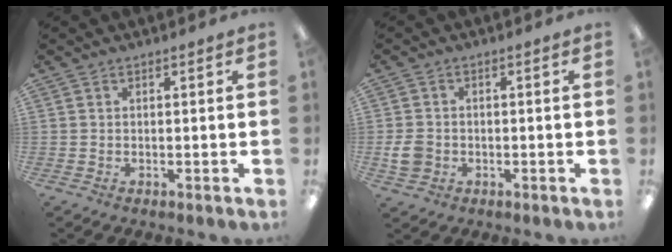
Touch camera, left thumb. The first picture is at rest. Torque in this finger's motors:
{"motor_torque": [-0.64, 0.58, 0.30, -0.24, 0.00]}